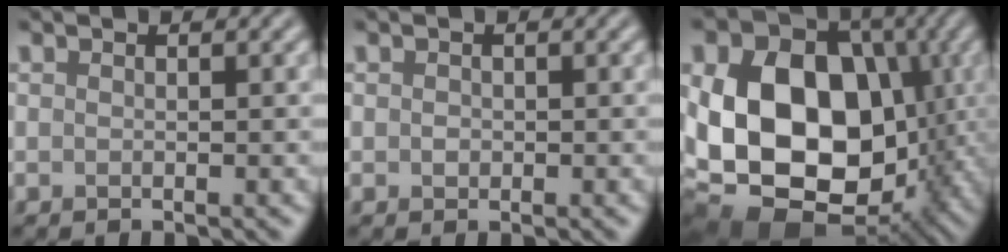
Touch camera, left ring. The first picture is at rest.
{"total": 0.6, "force": [0.0, 0.5, 0.3], "torque": [-0.003, -0.003, -0.001]}
{"total": 19.3, "force": [-1.5, 14.4, 12.7], "torque": [-0.215, -0.004, -0.032]}